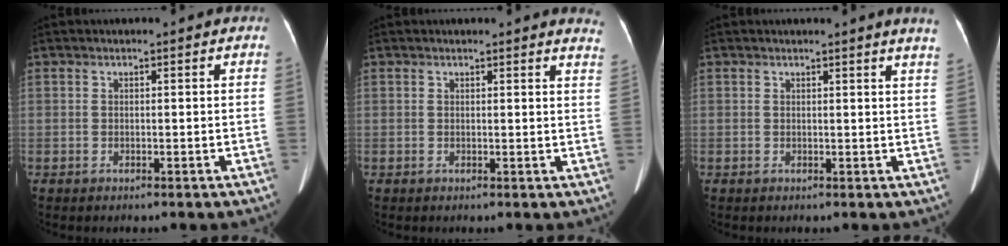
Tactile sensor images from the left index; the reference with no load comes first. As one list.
[{"total": 6.4, "force": [6.2, 0.7, 1.3], "torque": [0.005, -0.023, 0.034]}, {"total": 3.6, "force": [3.2, -0.7, 1.6], "torque": [-0.018, -0.012, 0.019]}]